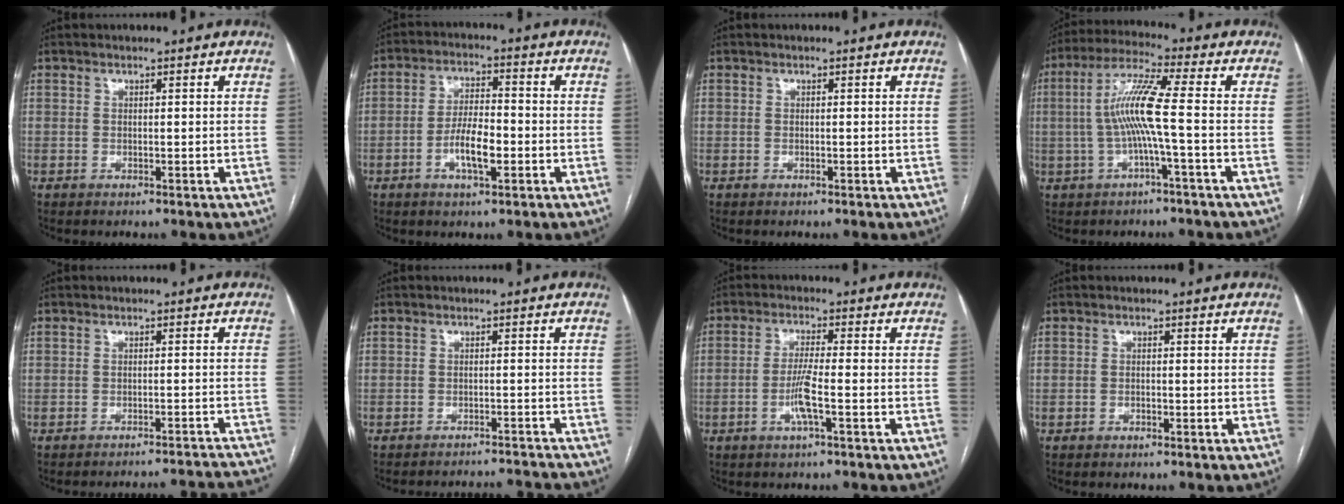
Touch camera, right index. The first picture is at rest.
{"total": 6.9, "force": [-2.4, 2.1, 6.1], "torque": [-0.119, 0.006, -0.044]}
{"total": 0.0}
{"total": 8.7, "force": [-0.9, -0.5, 8.6], "torque": [-0.174, 0.019, -0.021]}
{"total": 14.1, "force": [-14.0, -0.3, 1.8], "torque": [-0.009, 0.009, -0.158]}
{"total": 8.9, "force": [-8.9, -0.1, 0.5], "torque": [-0.004, 0.013, -0.110]}
{"total": 4.8, "force": [-1.8, 0.0, 4.5], "torque": [-0.092, -0.003, -0.036]}
{"total": 0.9, "force": [-0.6, 0.5, 0.3], "torque": [-0.009, 0.002, -0.008]}